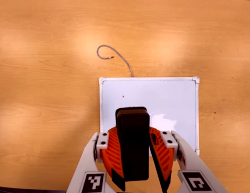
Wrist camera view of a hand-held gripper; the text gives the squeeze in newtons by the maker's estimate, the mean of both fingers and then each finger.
{"total": 10.6, "left": 10.2, "right": 11.1}